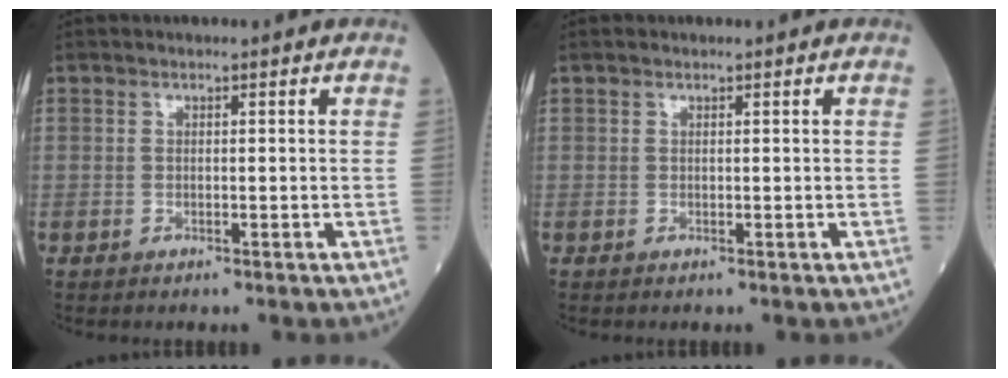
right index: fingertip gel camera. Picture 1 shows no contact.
{"total": 0.0}